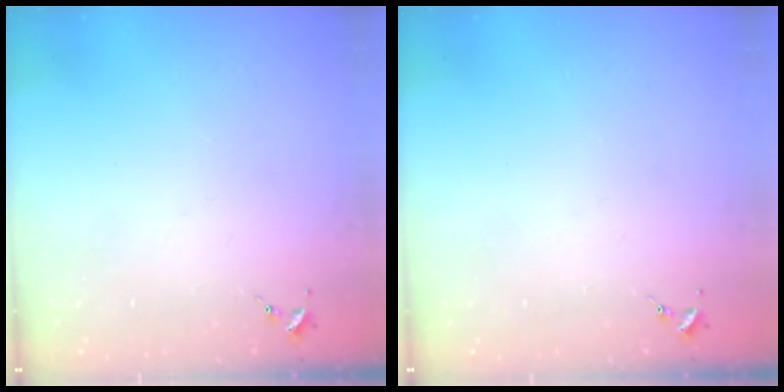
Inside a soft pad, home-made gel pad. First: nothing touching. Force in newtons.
{"total": 0.0}